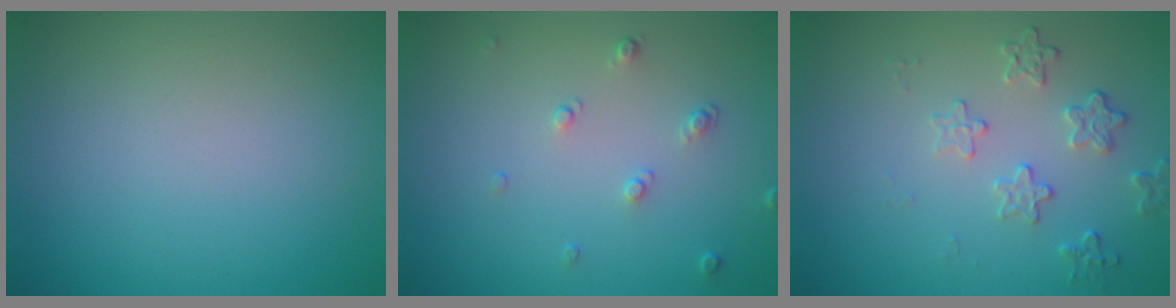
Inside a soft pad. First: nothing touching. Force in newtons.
{"total": 1.1, "press": 0.8, "slide": 0.8}
{"total": 2.2, "press": 1.6, "slide": 1.6}